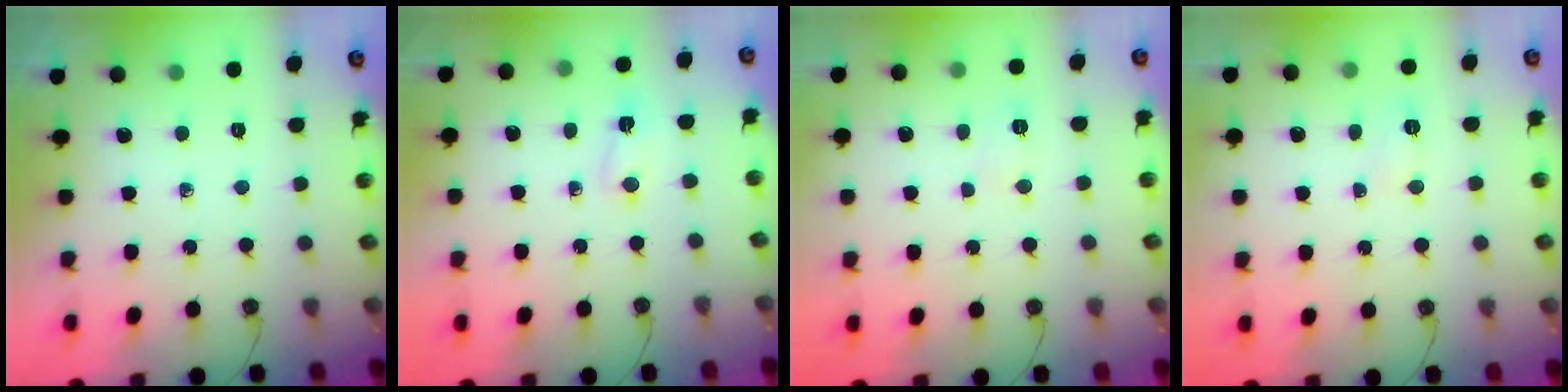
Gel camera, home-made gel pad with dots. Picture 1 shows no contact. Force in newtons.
{"total": 2.1, "press": 2.1, "slide": 0.4}
{"total": 3.6, "press": 3.5, "slide": 0.8}
{"total": 5.6, "press": 4.9, "slide": 2.7}